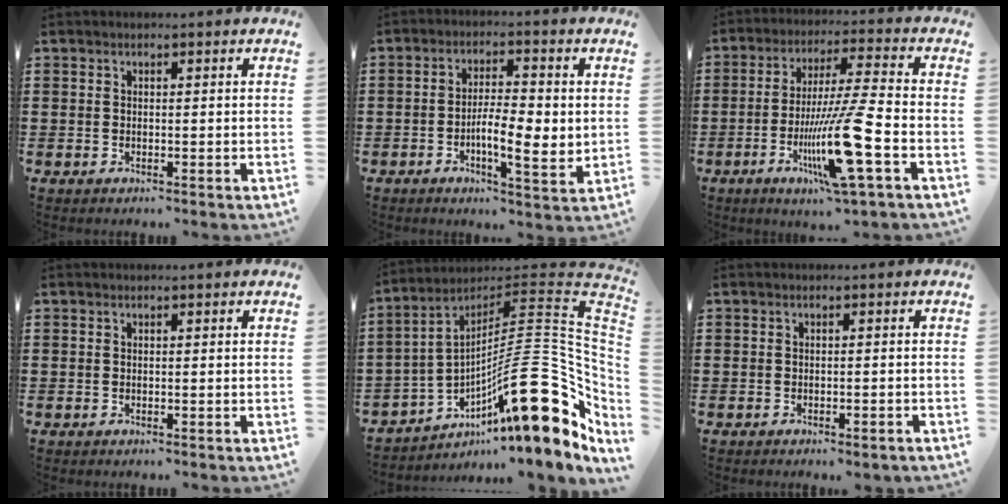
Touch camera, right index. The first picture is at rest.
{"total": 6.2, "force": [-0.9, 1.9, 5.9], "torque": [-0.107, 0.004, -0.018]}
{"total": 13.8, "force": [-5.1, 0.7, 12.8], "torque": [-0.247, -0.010, -0.092]}
{"total": 0.0}
{"total": 22.0, "force": [-7.8, 6.2, 19.6], "torque": [-0.325, 0.003, -0.136]}
{"total": 0.8, "force": [-0.7, 0.1, 0.4], "torque": [-0.011, -0.004, -0.013]}